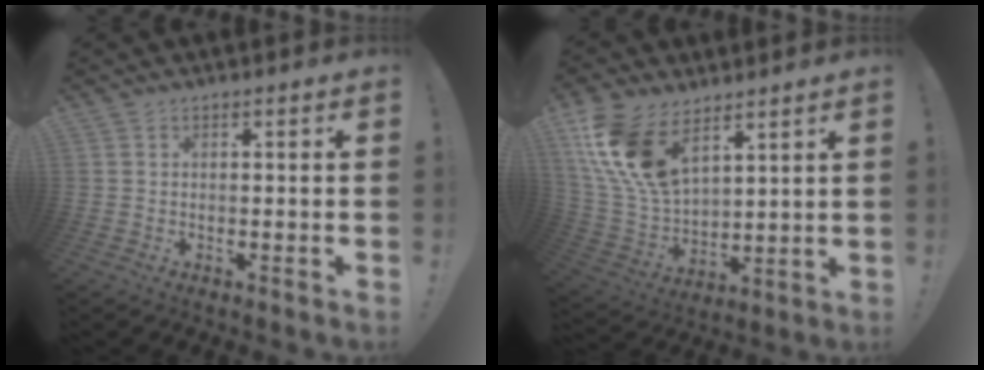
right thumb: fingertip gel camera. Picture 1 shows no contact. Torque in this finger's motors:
{"motor_torque": [0.52, 1.46, 1.75, 0.99, 0.17]}